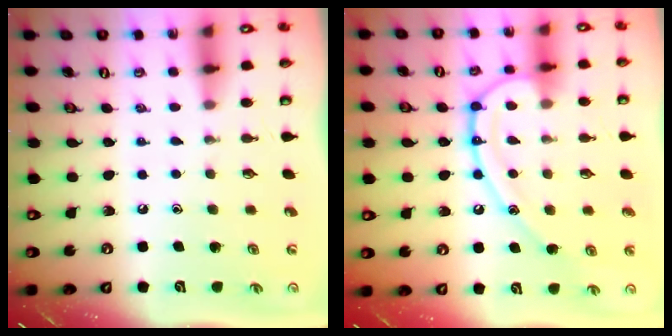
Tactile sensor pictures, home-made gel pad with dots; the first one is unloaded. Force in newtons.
{"total": 14.9, "press": 14.8, "slide": 1.4}